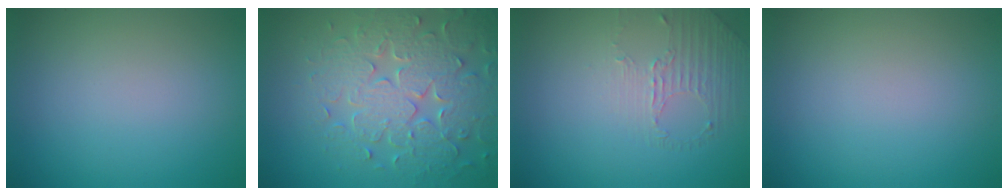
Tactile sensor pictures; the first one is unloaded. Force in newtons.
{"total": 7.1, "press": 5.8, "slide": 4.2}
{"total": 1.4, "press": 0.8, "slide": 1.1}
{"total": 0.0}